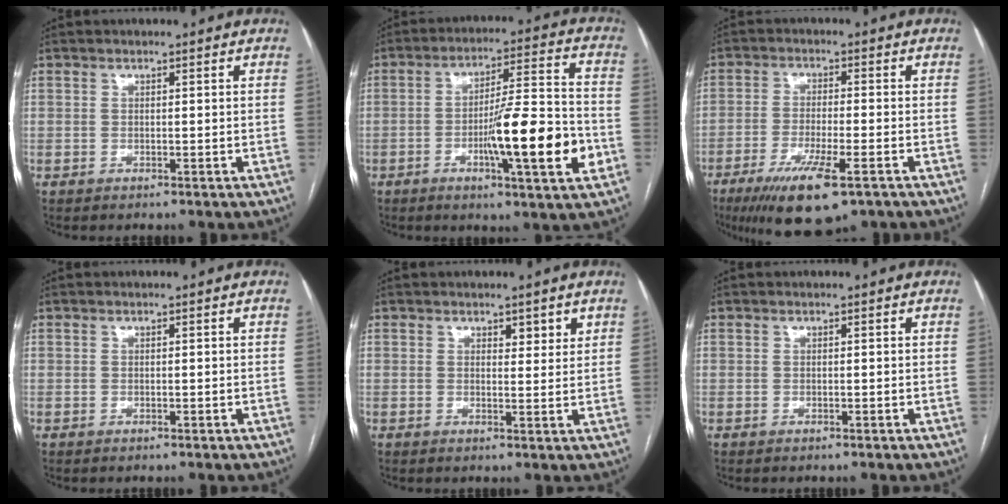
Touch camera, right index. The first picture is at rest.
{"total": 15.4, "force": [-4.5, 1.0, 14.7], "torque": [-0.236, -0.004, -0.068]}
{"total": 11.5, "force": [-6.9, 2.0, 9.0], "torque": [-0.157, -0.027, -0.109]}
{"total": 0.0}
{"total": 2.5, "force": [1.6, 1.0, 1.6], "torque": [-0.019, -0.004, 0.025]}
{"total": 0.0}